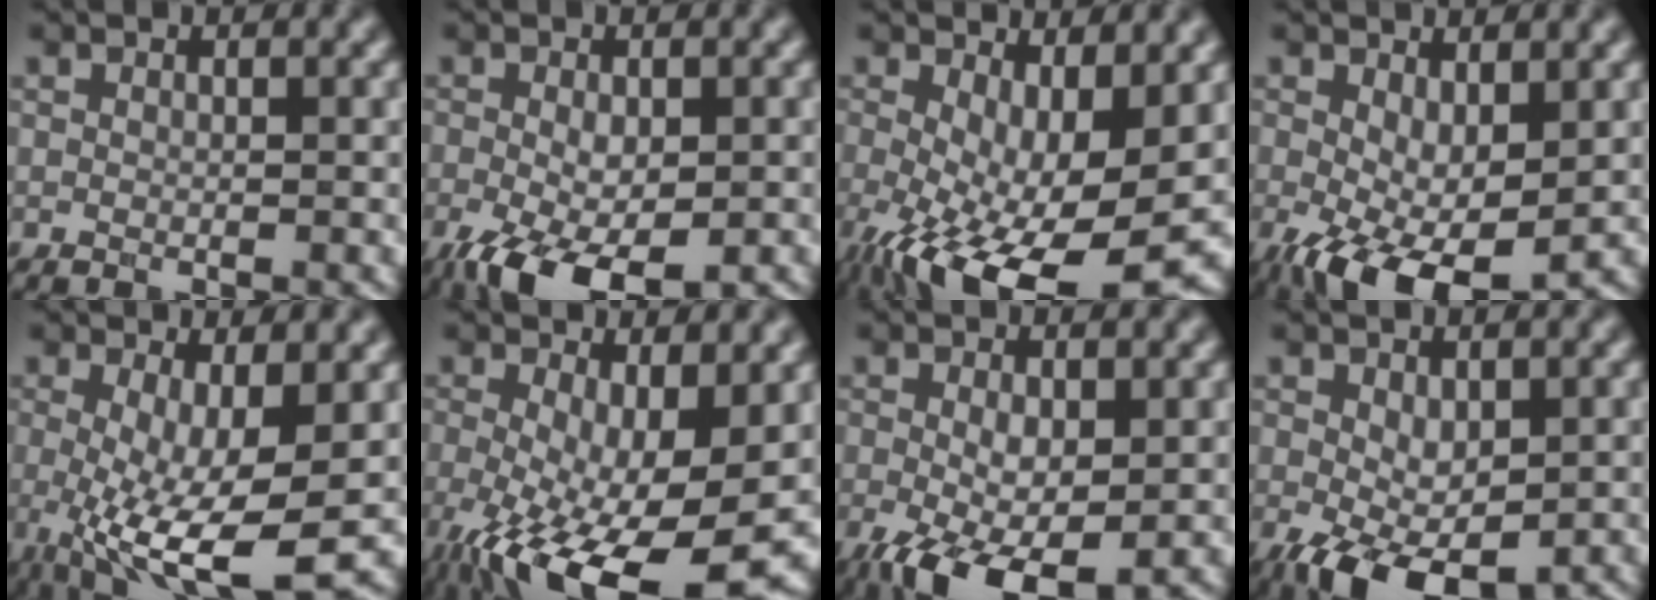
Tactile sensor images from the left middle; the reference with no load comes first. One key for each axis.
{"total": 7.1, "fx": -3.6, "fy": 3.0, "fz": 5.3, "tx": -0.101, "ty": -0.018, "tz": -0.053}
{"total": 12.9, "fx": -3.9, "fy": 5.2, "fz": 11.2, "tx": -0.194, "ty": -0.036, "tz": -0.052}
{"total": 7.2, "fx": -2.5, "fy": 3.4, "fz": 5.8, "tx": -0.121, "ty": -0.018, "tz": -0.038}
{"total": 9.1, "fx": -1.5, "fy": 2.6, "fz": 8.6, "tx": -0.163, "ty": -0.025, "tz": -0.019}
{"total": 13.6, "fx": -4.5, "fy": 5.1, "fz": 11.8, "tx": -0.204, "ty": -0.039, "tz": -0.066}
{"total": 6.3, "fx": -2.4, "fy": 2.8, "fz": 5.1, "tx": -0.106, "ty": -0.018, "tz": -0.037}
{"total": 5.9, "fx": -2.1, "fy": 3.1, "fz": 4.6, "tx": -0.096, "ty": -0.013, "tz": -0.031}